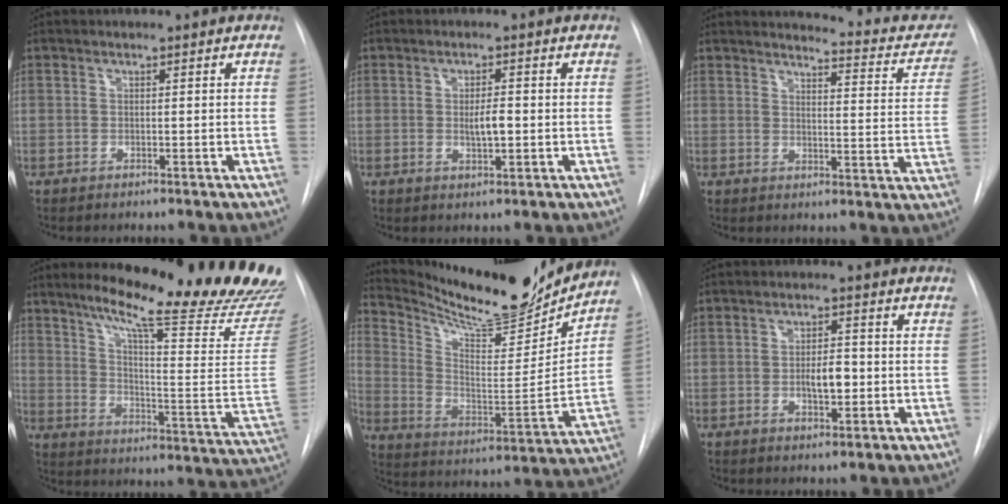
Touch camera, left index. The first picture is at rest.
{"total": 2.9, "force": [-0.6, 0.7, 2.7], "torque": [-0.047, -0.007, -0.009]}
{"total": 14.0, "force": [13.0, 2.8, 4.5], "torque": [-0.032, -0.052, 0.128]}
{"total": 26.3, "force": [21.6, 1.4, 14.9], "torque": [-0.216, -0.101, 0.277]}
{"total": 19.4, "force": [18.2, 2.5, 6.2], "torque": [-0.124, -0.058, 0.283]}
{"total": 4.1, "force": [-1.1, 1.5, 3.6], "torque": [-0.056, -0.005, -0.015]}